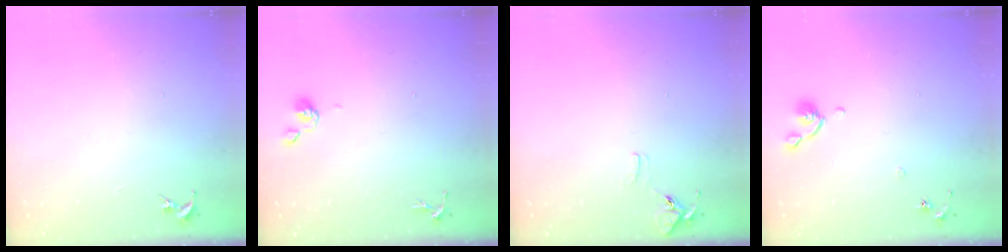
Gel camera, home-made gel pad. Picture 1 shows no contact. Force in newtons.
{"total": 4.4, "press": 4.3, "slide": 0.8}
{"total": 6.2, "press": 6.1, "slide": 0.6}
{"total": 6.2, "press": 6.2, "slide": 0.8}